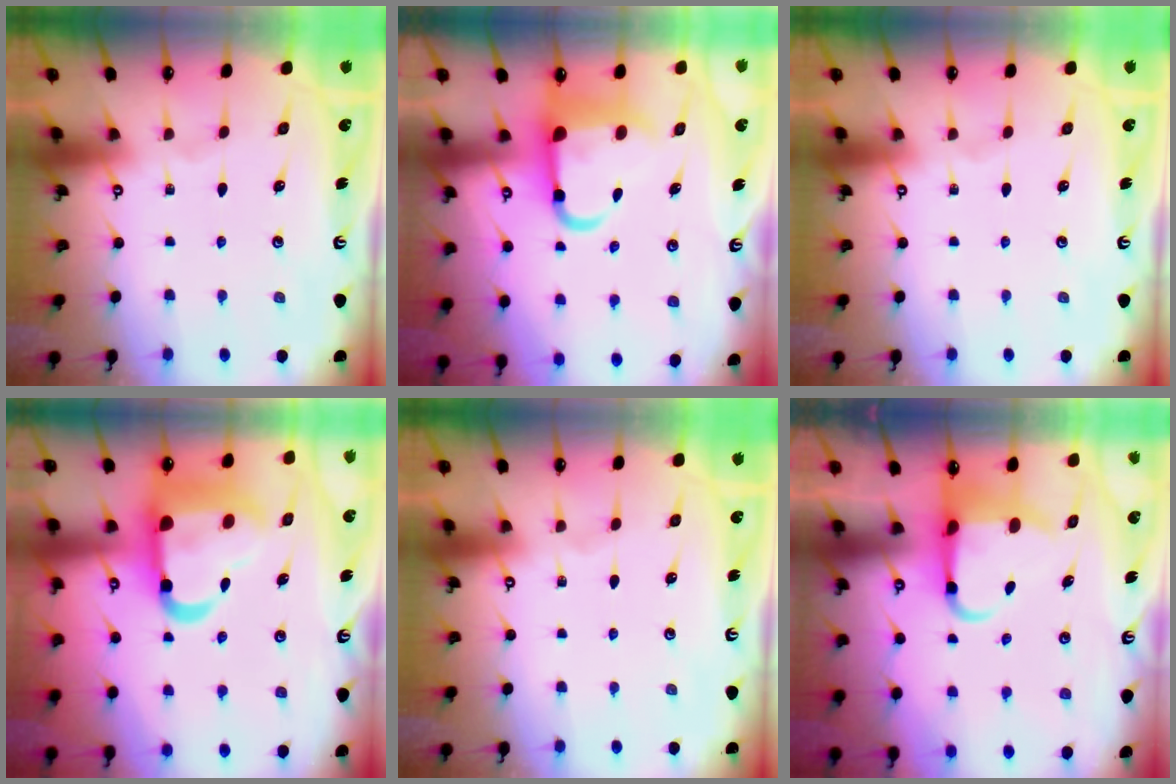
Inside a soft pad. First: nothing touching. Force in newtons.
{"total": 8.9, "press": 8.5, "slide": 2.5}
{"total": 0.0}
{"total": 17.9, "press": 17.7, "slide": 2.2}
{"total": 0.0}
{"total": 5.9, "press": 5.8, "slide": 1.1}